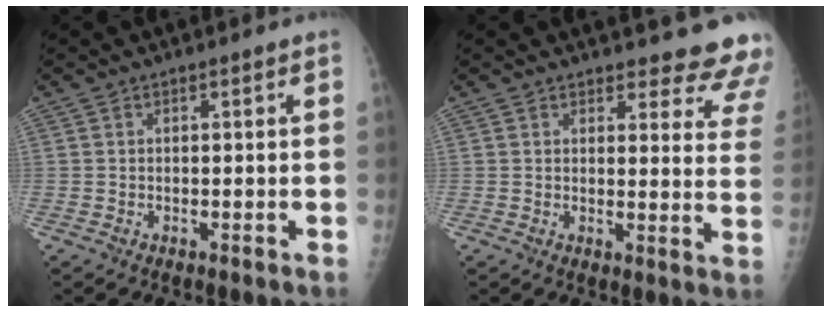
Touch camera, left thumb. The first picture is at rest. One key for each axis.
{"total": 13.7, "fx": 13.1, "fy": 3.2, "fz": 2.6, "tx": 0.024, "ty": -0.112, "tz": 0.119}